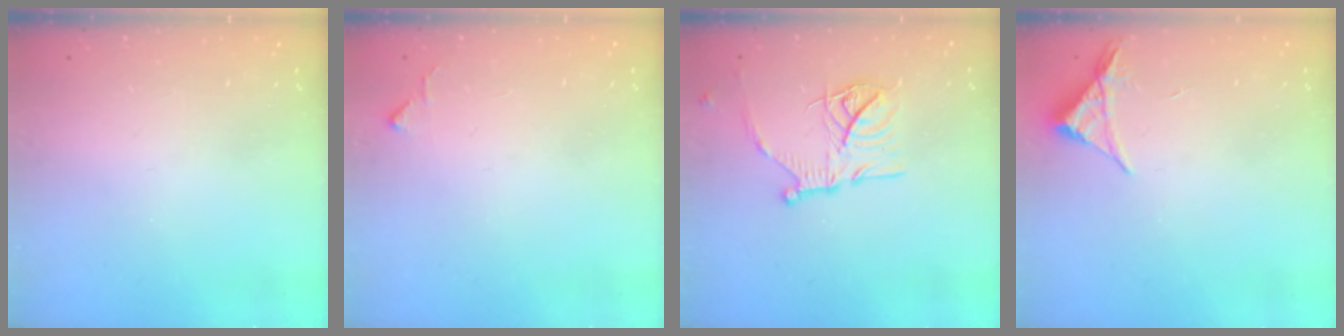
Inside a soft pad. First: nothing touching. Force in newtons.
{"total": 4.2, "press": 4.1, "slide": 0.7}
{"total": 17.1, "press": 17.0, "slide": 1.5}
{"total": 3.4, "press": 3.4, "slide": 0.6}